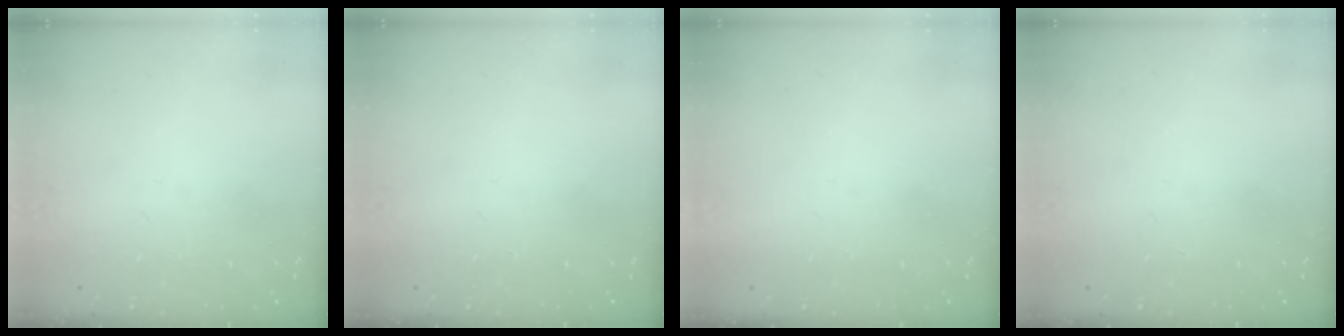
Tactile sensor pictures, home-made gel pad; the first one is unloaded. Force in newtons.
{"total": 0.0}
{"total": 1.5, "press": 1.5, "slide": 0.1}
{"total": 0.0}